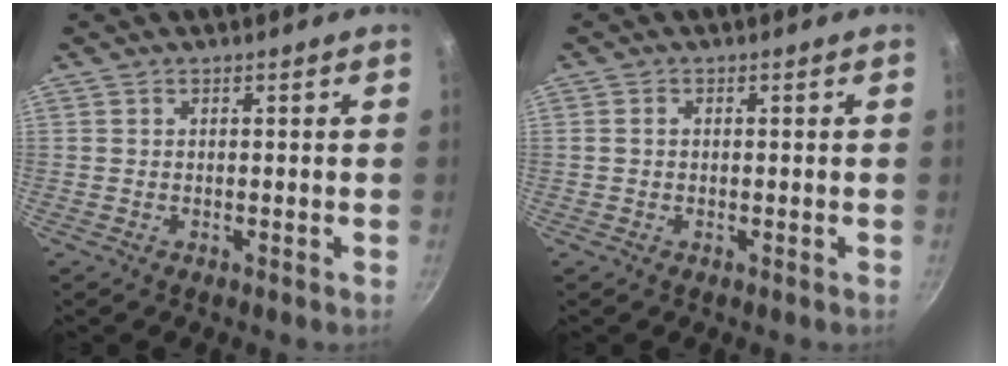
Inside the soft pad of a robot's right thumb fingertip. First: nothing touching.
{"total": 1.0, "force": [0.0, 0.8, 0.6], "torque": [-0.010, 0.006, 0.000]}